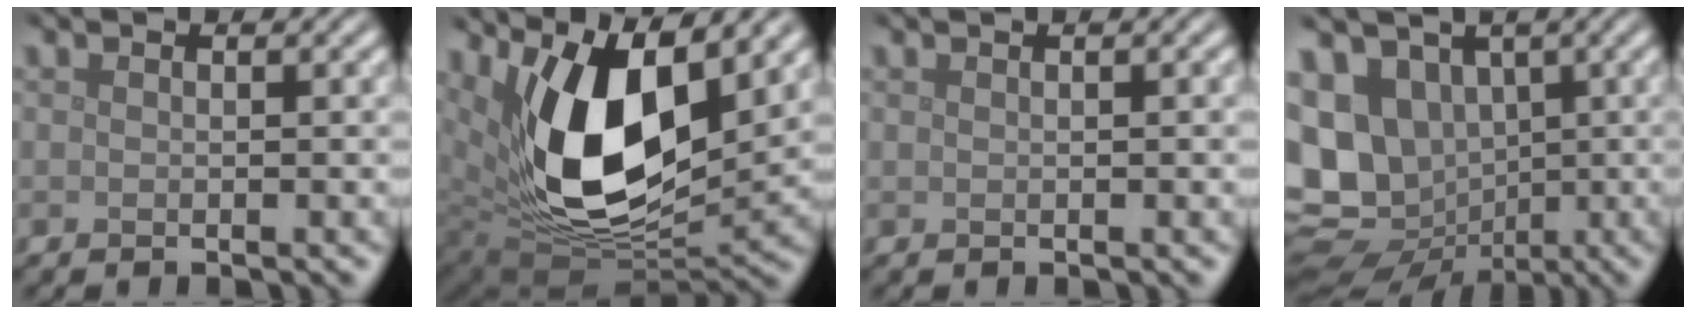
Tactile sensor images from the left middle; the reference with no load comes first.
{"total": 13.0, "force": [4.2, 6.7, 10.4], "torque": [-0.178, -0.018, 0.081]}
{"total": 1.1, "force": [0.4, 0.2, 1.0], "torque": [-0.014, 0.007, 0.007]}
{"total": 12.9, "force": [0.1, 10.8, 7.1], "torque": [-0.152, -0.007, -0.003]}